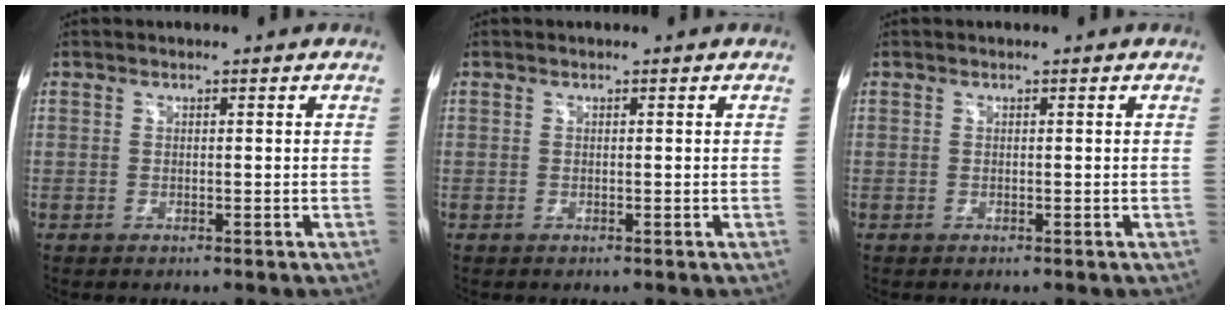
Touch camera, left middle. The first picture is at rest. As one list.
[{"total": 0.0}, {"total": 0.0}]